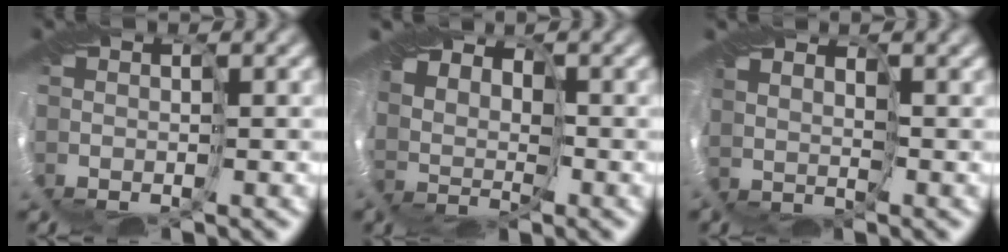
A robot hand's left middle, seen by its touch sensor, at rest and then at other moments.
{"total": 5.1, "force": [3.4, 3.0, 2.3], "torque": [-0.053, 0.010, 0.052]}
{"total": 1.9, "force": [1.7, 0.5, -0.5], "torque": [0.002, 0.003, 0.036]}